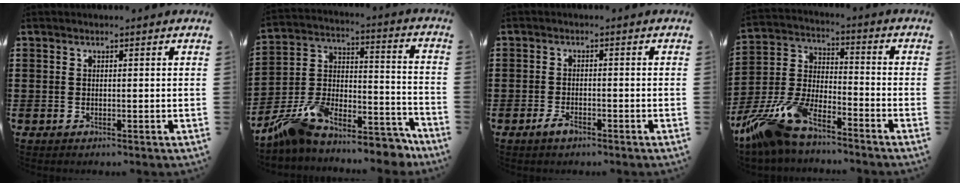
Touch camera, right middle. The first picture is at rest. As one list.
[{"total": 10.4, "force": [-9.0, 3.4, 4.0], "torque": [-0.073, 0.028, -0.175]}, {"total": 2.5, "force": [-1.7, 1.0, 1.5], "torque": [-0.035, -0.002, -0.034]}, {"total": 11.6, "force": [-9.9, 2.5, 5.4], "torque": [-0.120, 0.020, -0.199]}]